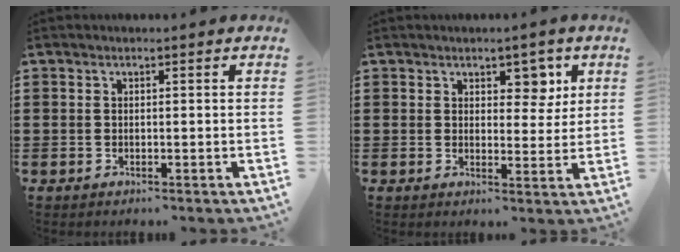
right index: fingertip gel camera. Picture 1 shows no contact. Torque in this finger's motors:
{"motor_torque": [-0.09, 0.34, 0.24, 0.02]}